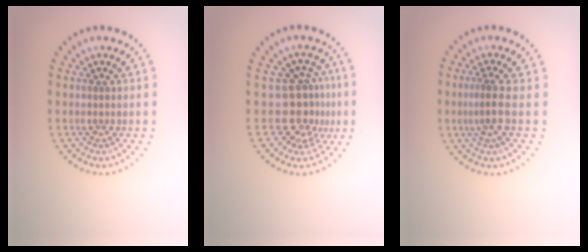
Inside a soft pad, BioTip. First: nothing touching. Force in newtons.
{"total": 3.7, "press": 2.7, "slide": 2.4}
{"total": 2.1, "press": 1.6, "slide": 1.3}